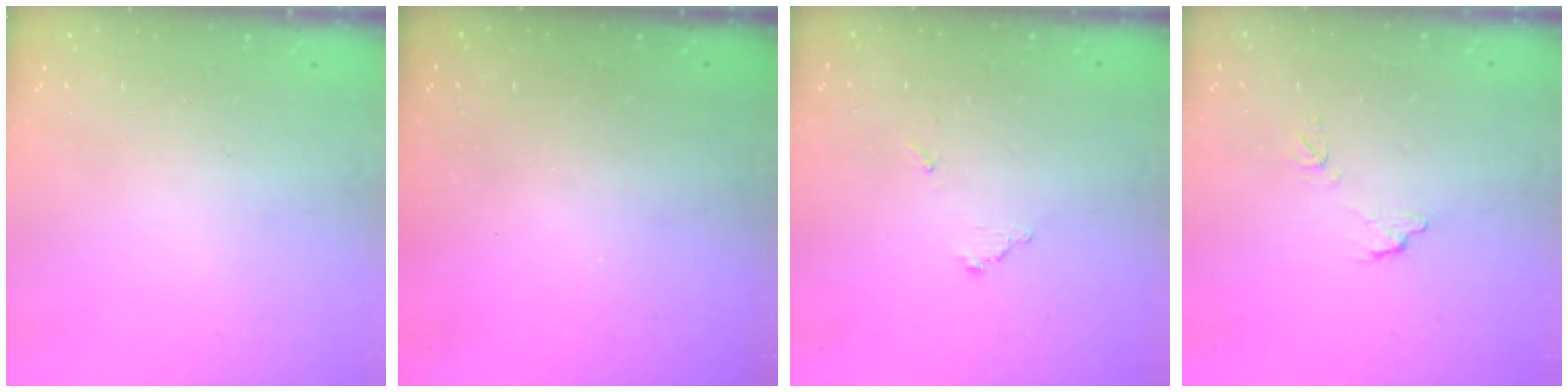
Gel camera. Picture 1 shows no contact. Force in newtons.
{"total": 3.1, "press": 3.1, "slide": 0.1}
{"total": 6.9, "press": 6.9, "slide": 0.2}
{"total": 6.2, "press": 6.2, "slide": 0.4}